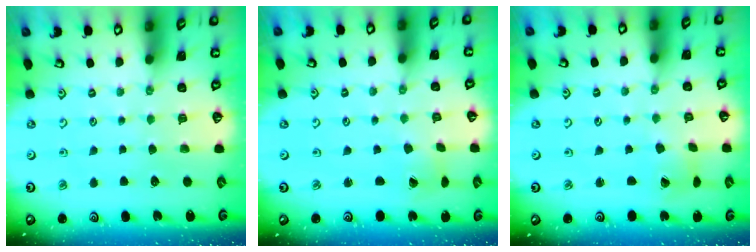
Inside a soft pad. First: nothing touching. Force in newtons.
{"total": 1.2, "press": 1.1, "slide": 0.2}
{"total": 2.0, "press": 2.0, "slide": 0.3}